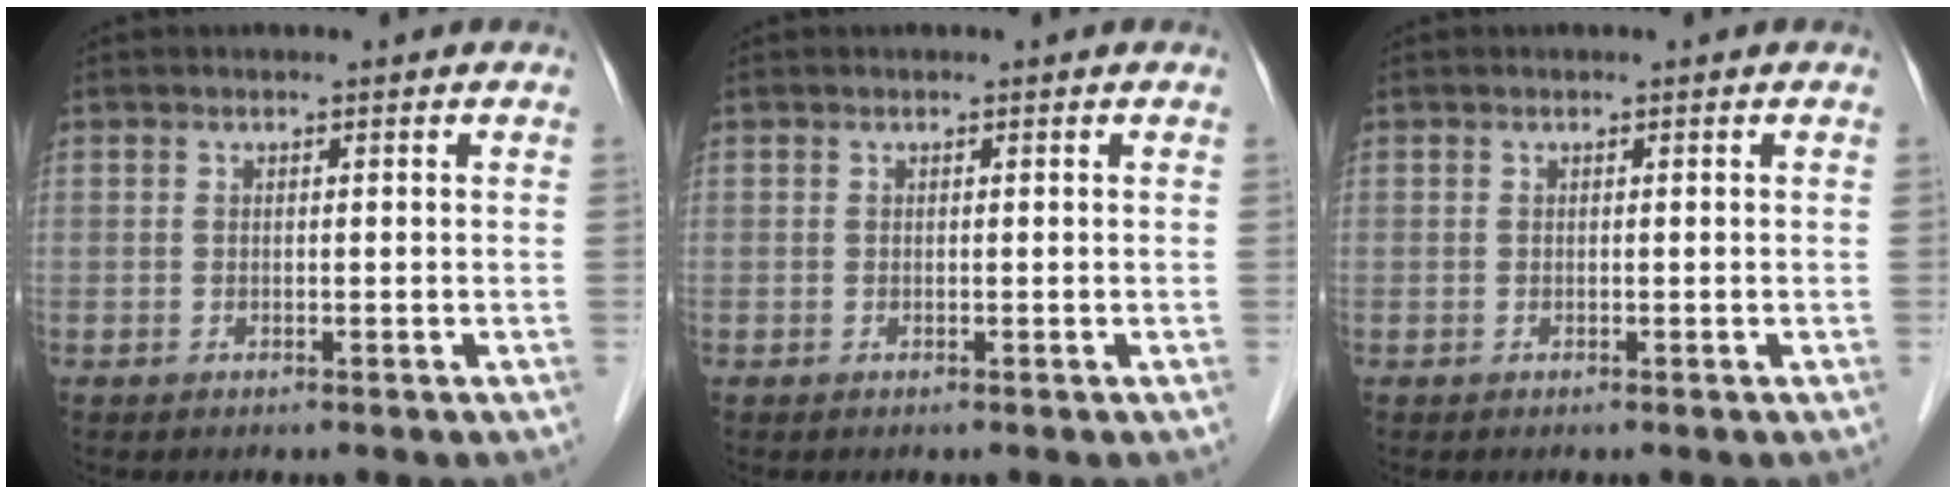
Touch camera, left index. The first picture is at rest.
{"total": 0.0}
{"total": 0.0}